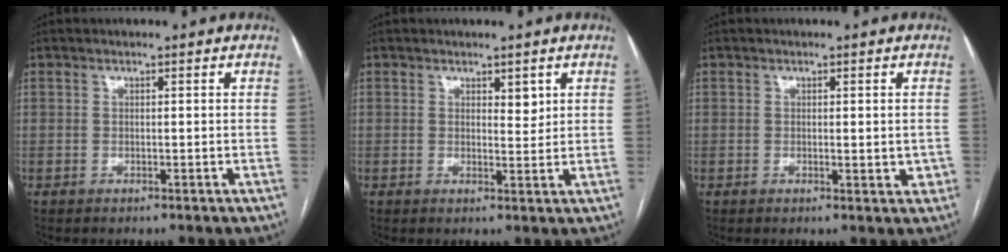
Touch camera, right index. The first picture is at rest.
{"total": 2.1, "force": [1.2, 0.9, 1.5], "torque": [-0.021, -0.005, 0.021]}
{"total": 2.2, "force": [-0.1, 0.8, 2.0], "torque": [-0.025, -0.003, 0.002]}